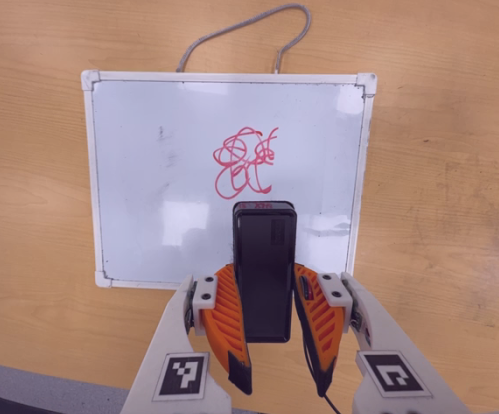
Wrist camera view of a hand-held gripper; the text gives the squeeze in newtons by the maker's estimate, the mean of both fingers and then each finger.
{"total": 7.3, "left": 5.3, "right": 9.3}